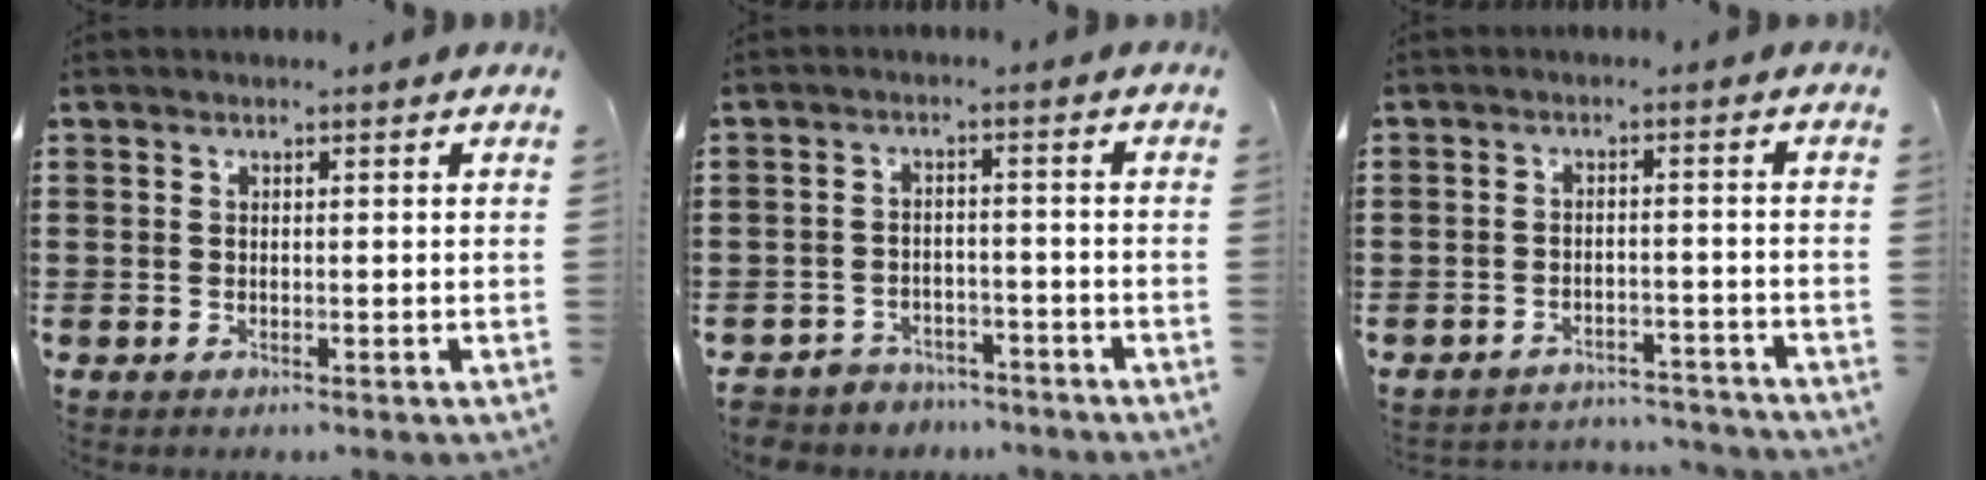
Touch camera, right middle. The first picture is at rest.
{"total": 3.5, "force": [-3.4, 0.8, -0.2], "torque": [-0.005, 0.002, -0.073]}
{"total": 3.5, "force": [-3.4, 0.5, -0.3], "torque": [-0.002, 0.002, -0.075]}